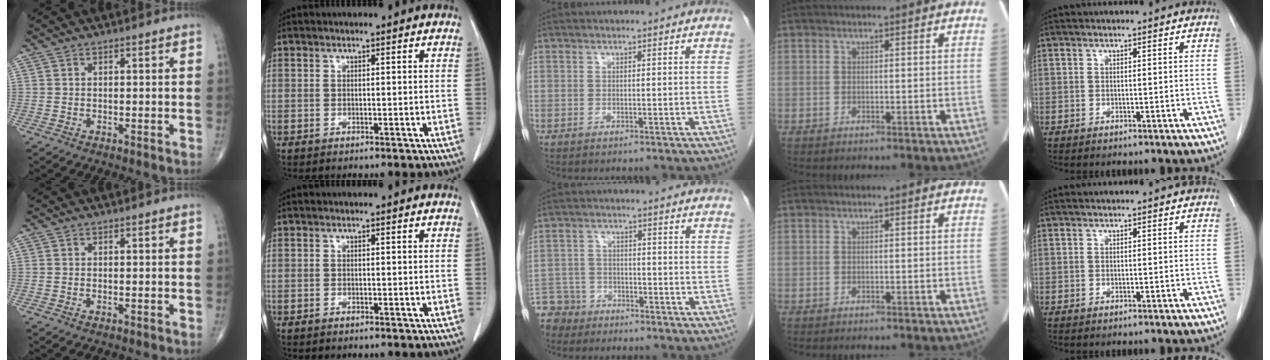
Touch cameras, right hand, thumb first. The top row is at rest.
{"index": {"total": 0.7, "force": [-0.4, 0.4, 0.4], "torque": [-0.008, 0.000, -0.006]}, "middle": {"total": 6.5, "force": [-5.5, 3.4, -0.3], "torque": [0.002, -0.004, -0.106]}}